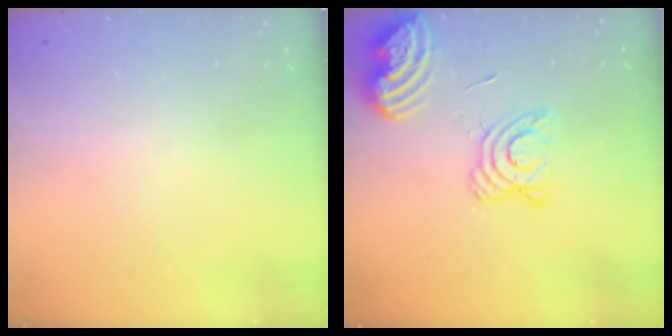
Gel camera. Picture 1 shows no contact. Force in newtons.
{"total": 13.5, "press": 13.4, "slide": 1.5}